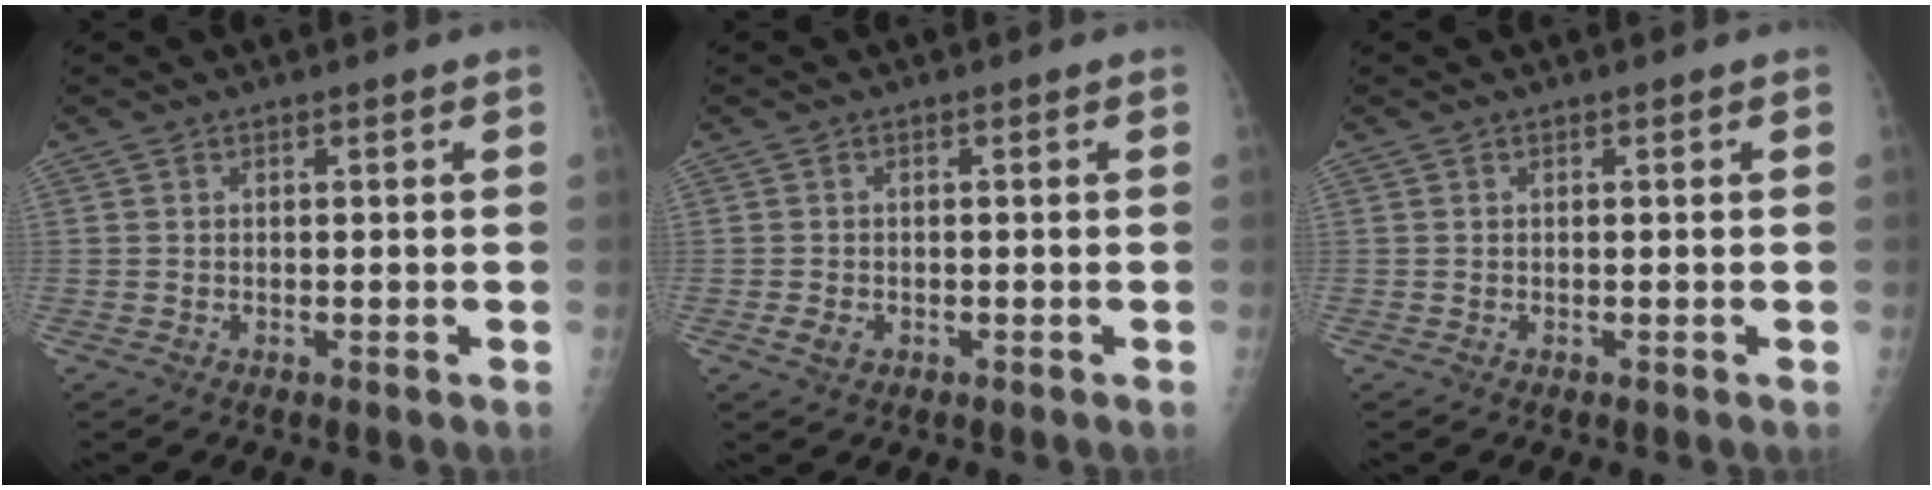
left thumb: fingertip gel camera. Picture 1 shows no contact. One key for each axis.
{"total": 2.1, "fx": -0.6, "fy": 1.6, "fz": 1.2, "tx": -0.021, "ty": -0.001, "tz": -0.006}
{"total": 0.0}